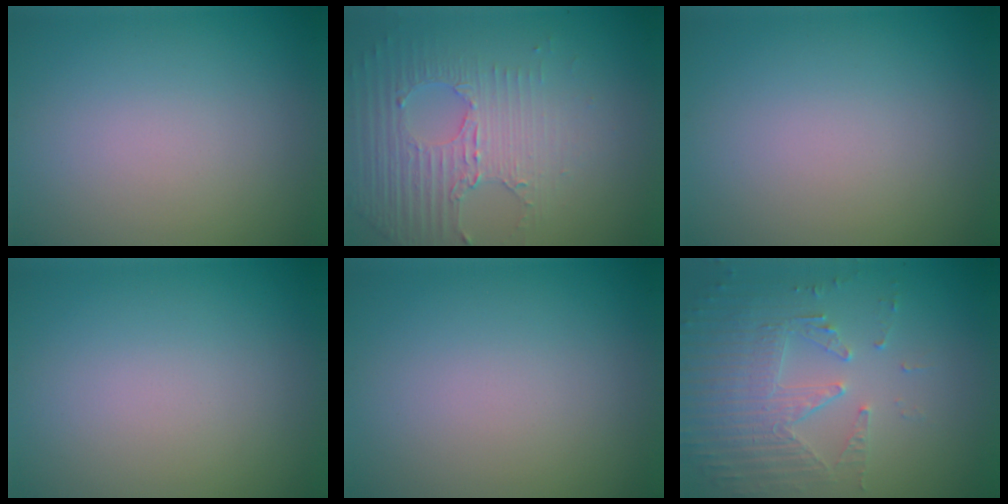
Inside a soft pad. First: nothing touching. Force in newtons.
{"total": 5.0, "press": 3.2, "slide": 3.8}
{"total": 0.0}
{"total": 0.0}
{"total": 0.0}
{"total": 5.7, "press": 3.7, "slide": 4.3}